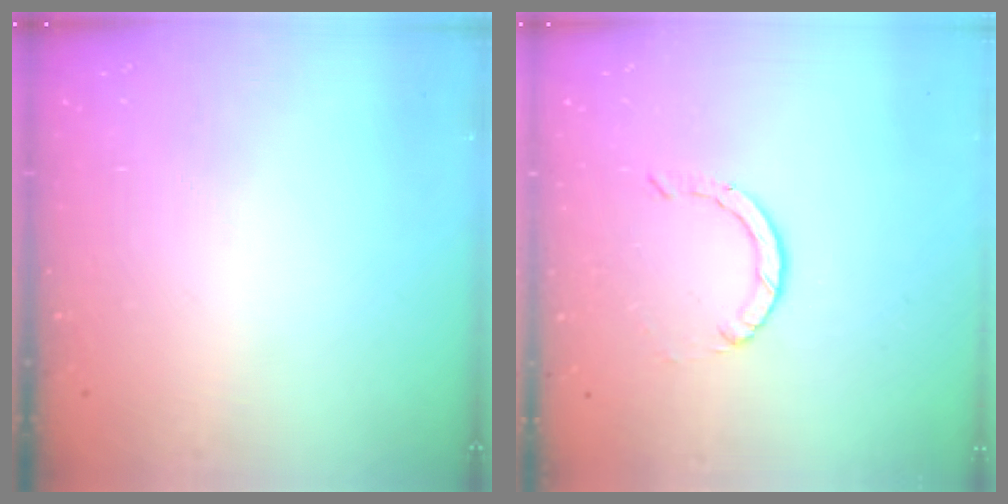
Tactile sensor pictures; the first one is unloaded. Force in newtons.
{"total": 0.9, "press": 0.9, "slide": 0.1}